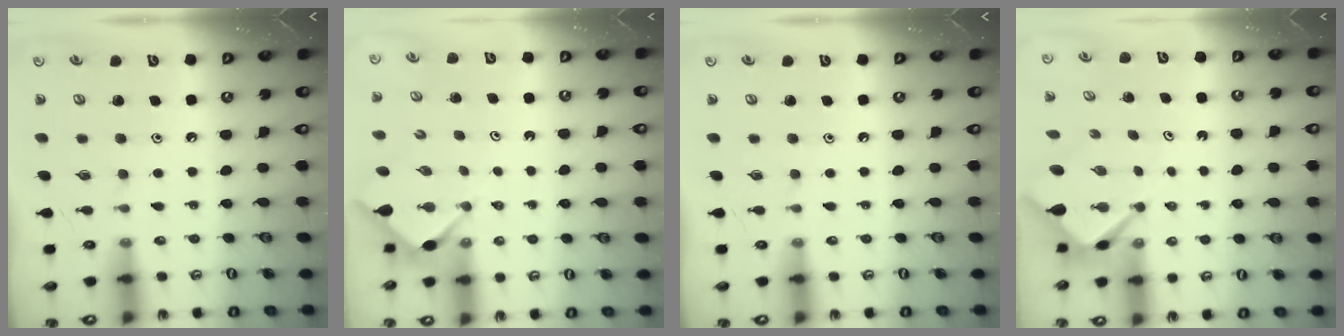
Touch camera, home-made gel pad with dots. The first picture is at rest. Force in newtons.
{"total": 2.8, "press": 2.8, "slide": 0.3}
{"total": 0.0}
{"total": 3.0, "press": 3.0, "slide": 0.3}